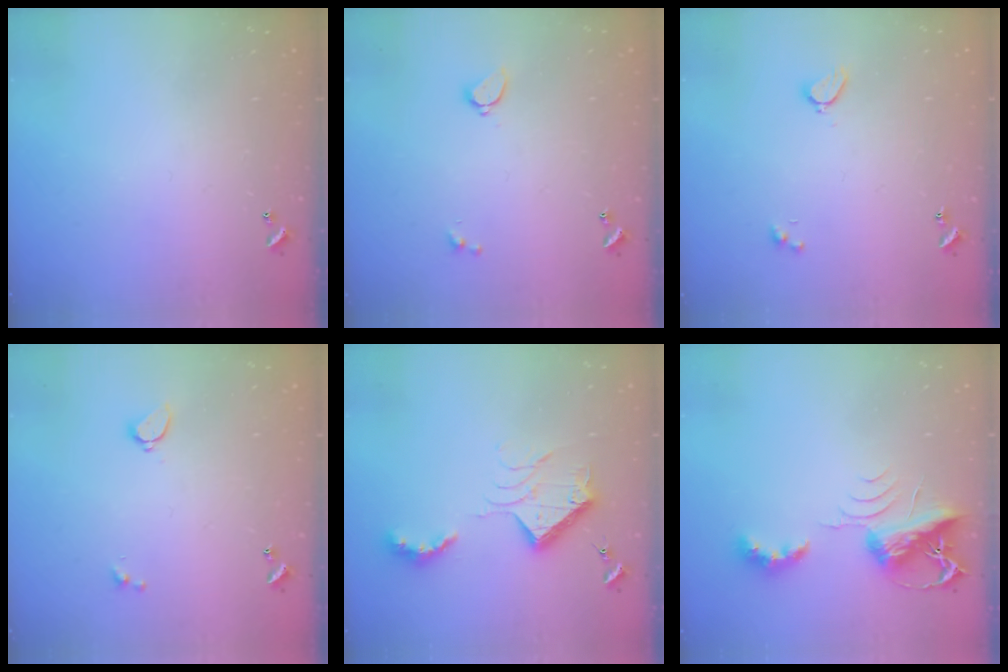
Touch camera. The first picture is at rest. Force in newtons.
{"total": 1.7, "press": 1.6, "slide": 0.5}
{"total": 2.1, "press": 2.0, "slide": 0.5}
{"total": 1.7, "press": 1.6, "slide": 0.5}
{"total": 13.3, "press": 13.3, "slide": 0.4}
{"total": 7.7, "press": 7.7, "slide": 0.5}